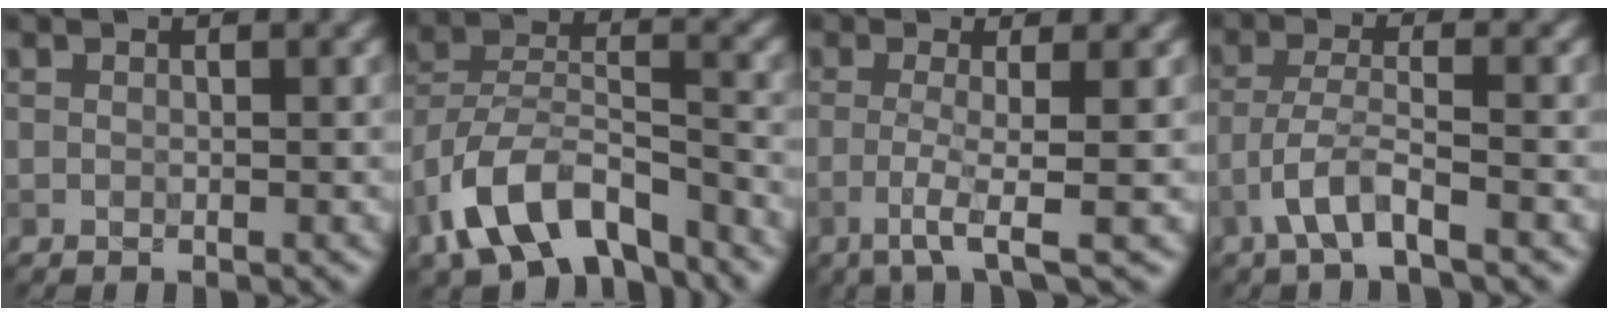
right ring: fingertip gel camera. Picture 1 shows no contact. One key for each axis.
{"total": 9.4, "fx": -6.3, "fy": 4.3, "fz": 5.6, "tx": -0.096, "ty": 0.000, "tz": -0.125}
{"total": 3.4, "fx": -1.2, "fy": 0.4, "fz": 3.2, "tx": -0.062, "ty": -0.002, "tz": -0.036}
{"total": 3.4, "fx": -2.1, "fy": 0.5, "fz": 2.6, "tx": -0.055, "ty": 0.010, "tz": -0.050}